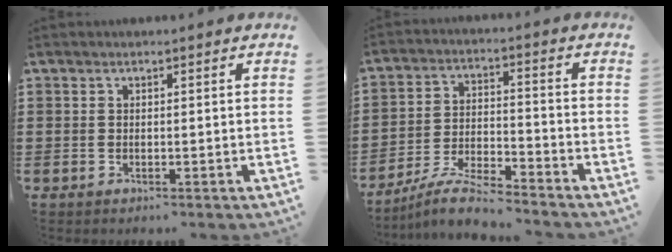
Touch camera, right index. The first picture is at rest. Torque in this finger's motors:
{"motor_torque": [0.26, 1.88, 0.08, 0.01]}